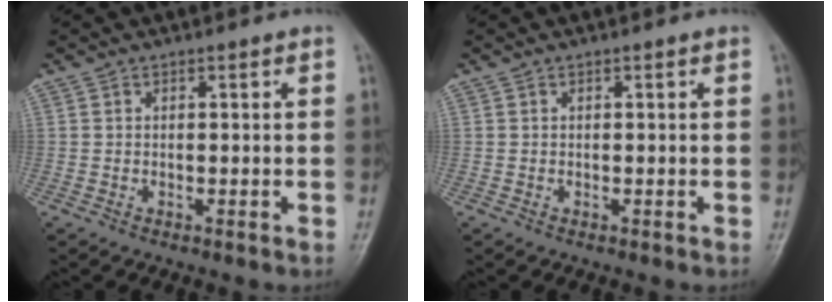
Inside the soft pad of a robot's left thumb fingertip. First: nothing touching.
{"total": 0.0}